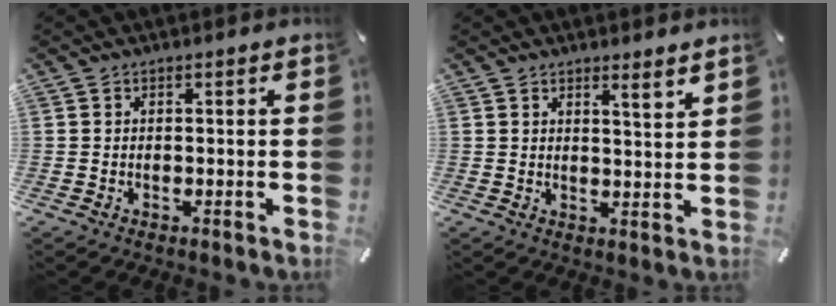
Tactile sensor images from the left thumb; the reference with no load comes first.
{"total": 3.4, "force": [3.0, -0.2, 1.5], "torque": [-0.028, -0.023, 0.051]}